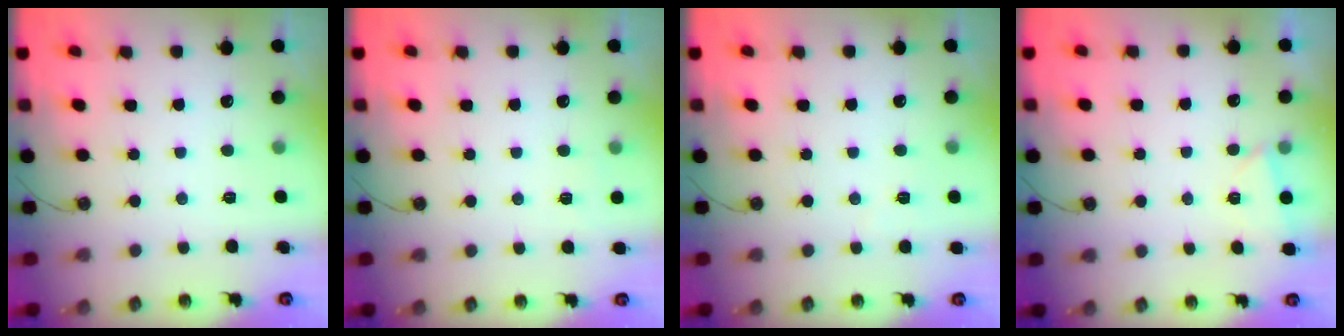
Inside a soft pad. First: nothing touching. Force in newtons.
{"total": 2.9, "press": 2.9, "slide": 0.2}
{"total": 2.3, "press": 2.2, "slide": 0.5}
{"total": 1.9, "press": 1.8, "slide": 0.6}